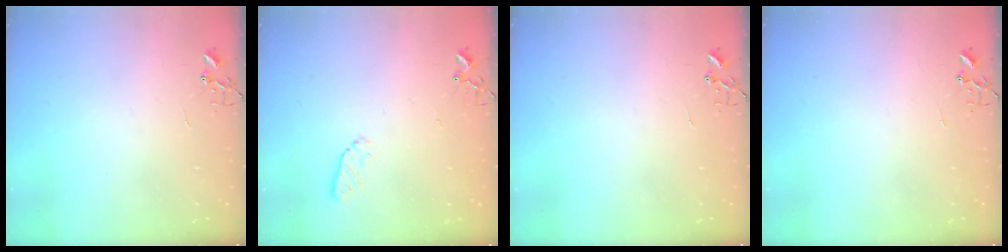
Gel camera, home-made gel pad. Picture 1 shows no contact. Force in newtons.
{"total": 5.0, "press": 4.9, "slide": 0.9}
{"total": 0.0}
{"total": 0.0}